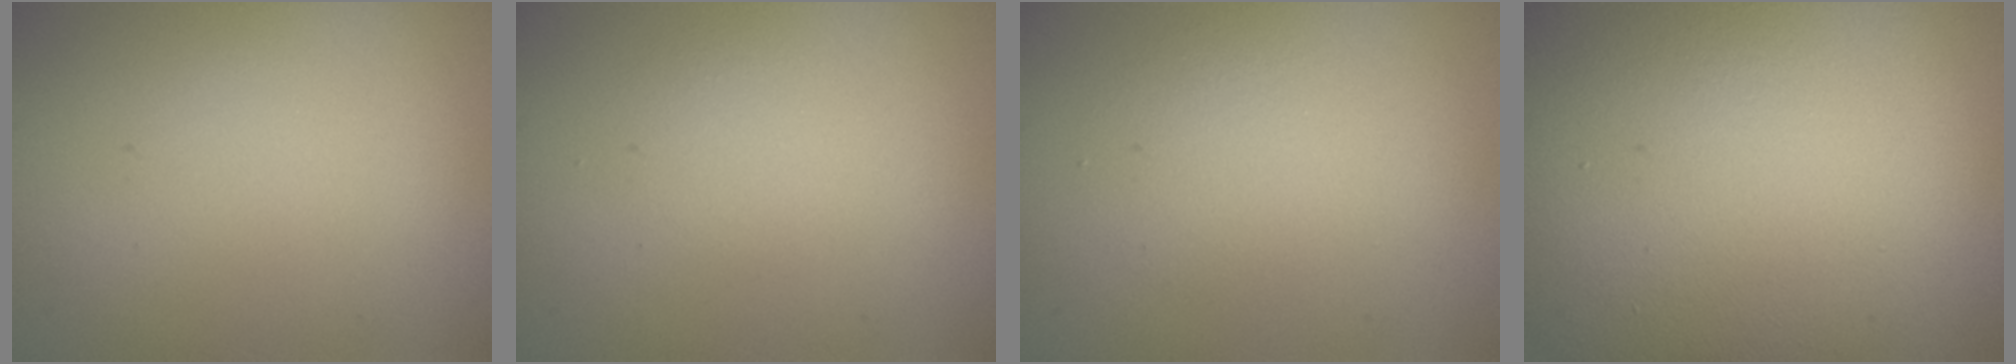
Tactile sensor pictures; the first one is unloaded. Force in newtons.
{"total": 1.3, "press": 1.3, "slide": 0.0}
{"total": 2.4, "press": 2.4, "slide": 0.3}
{"total": 23.4, "press": 23.3, "slide": 1.4}